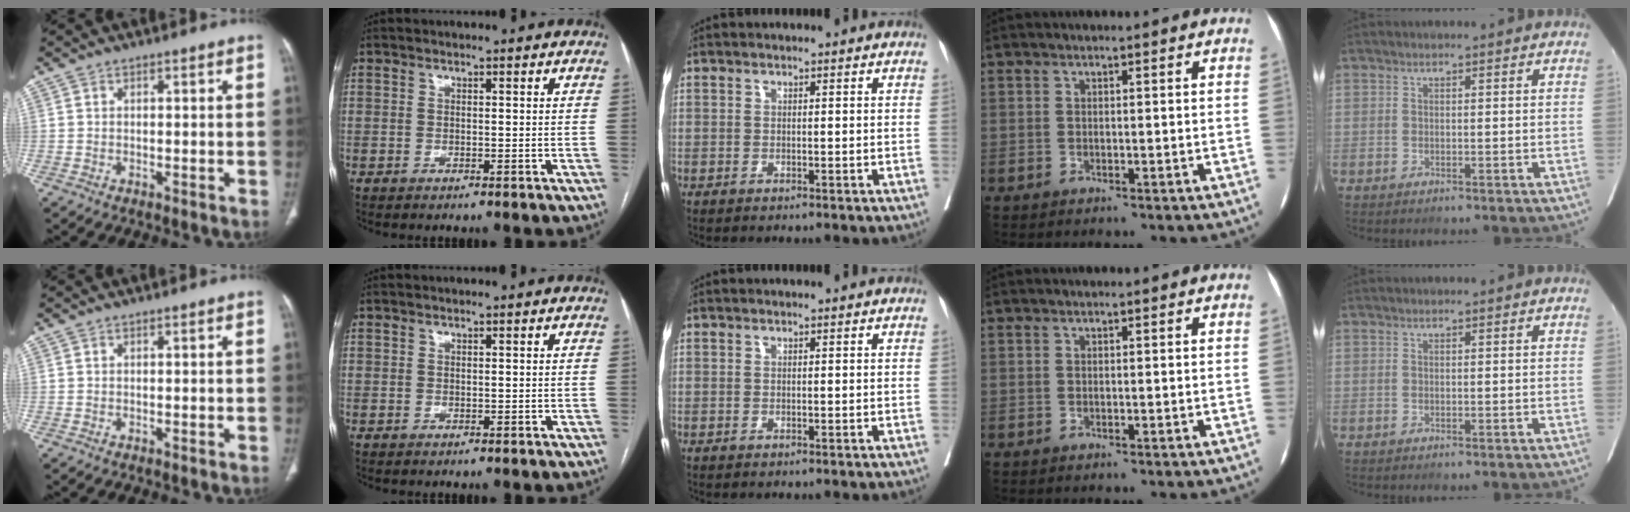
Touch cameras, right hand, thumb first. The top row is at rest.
{}